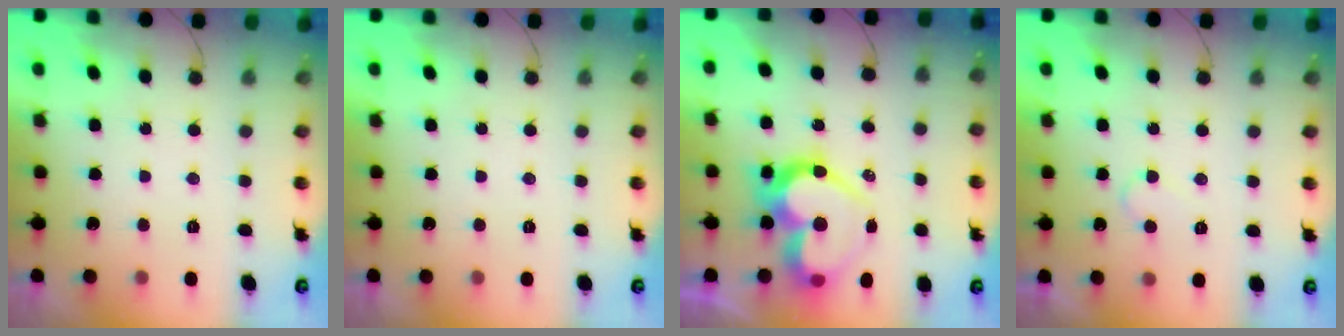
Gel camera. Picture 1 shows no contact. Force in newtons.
{"total": 1.7, "press": 1.7, "slide": 0.1}
{"total": 20.1, "press": 20.0, "slide": 1.8}
{"total": 6.0, "press": 6.0, "slide": 0.5}